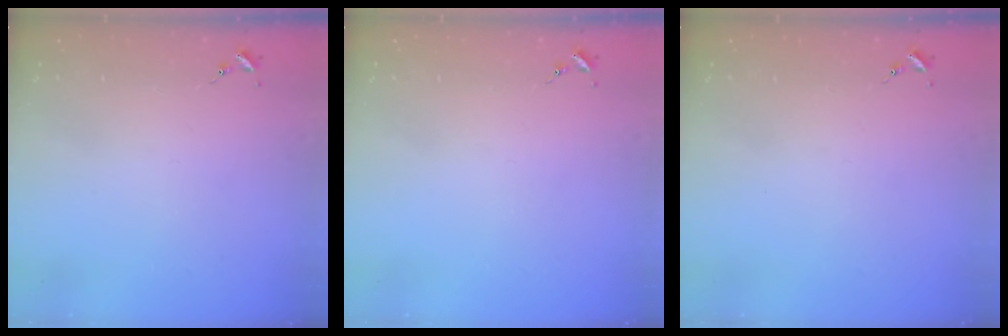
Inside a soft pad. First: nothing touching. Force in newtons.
{"total": 0.0}
{"total": 0.0}